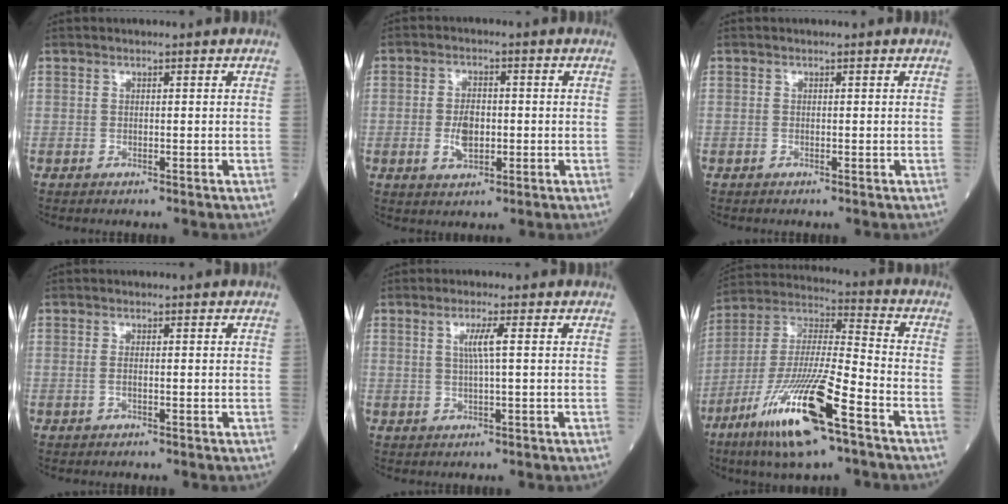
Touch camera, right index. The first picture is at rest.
{"total": 4.6, "force": [-0.8, 2.4, 3.8], "torque": [-0.077, 0.001, -0.010]}
{"total": 0.0}
{"total": 0.6, "force": [-0.2, 0.1, 0.6], "torque": [-0.014, 0.000, -0.003]}
{"total": 2.9, "force": [0.6, -0.4, 2.8], "torque": [-0.058, 0.001, 0.013]}
{"total": 18.9, "force": [-10.1, 2.3, 15.8], "torque": [-0.346, -0.045, -0.188]}